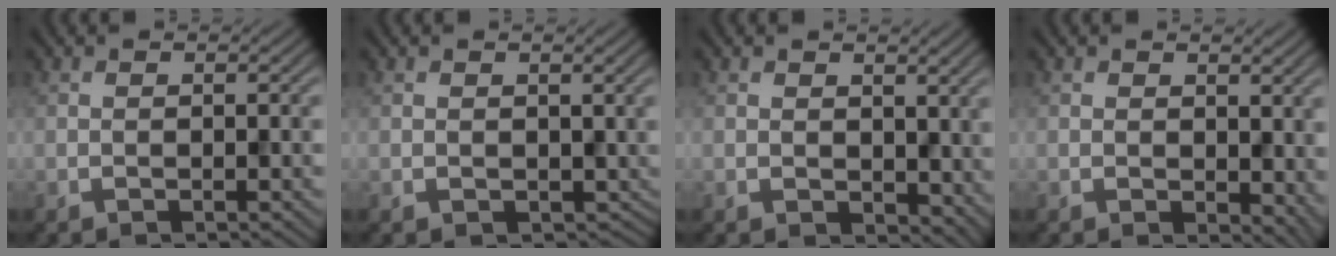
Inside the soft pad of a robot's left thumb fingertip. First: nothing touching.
{"total": 1.8, "force": [0.6, 1.5, 0.8], "torque": [-0.021, -0.009, 0.012]}
{"total": 3.7, "force": [1.4, 2.6, 2.3], "torque": [-0.048, -0.012, 0.029]}
{"total": 3.8, "force": [0.5, 2.5, 2.8], "torque": [-0.042, -0.013, 0.013]}